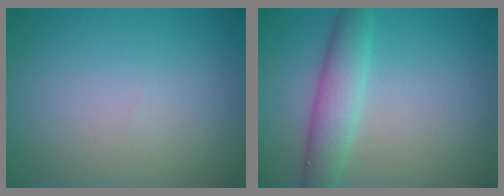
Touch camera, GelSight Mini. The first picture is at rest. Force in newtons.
{"total": 4.0, "press": 4.0, "slide": 0.1}